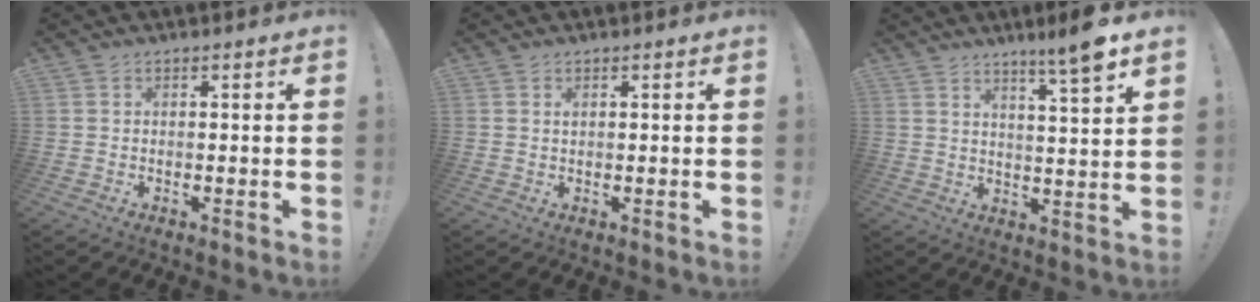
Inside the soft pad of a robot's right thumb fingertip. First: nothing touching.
{"total": 0.5, "force": [0.4, 0.2, 0.3], "torque": [0.002, -0.004, 0.006]}
{"total": 8.5, "force": [6.1, -0.4, 6.0], "torque": [-0.085, -0.044, 0.094]}